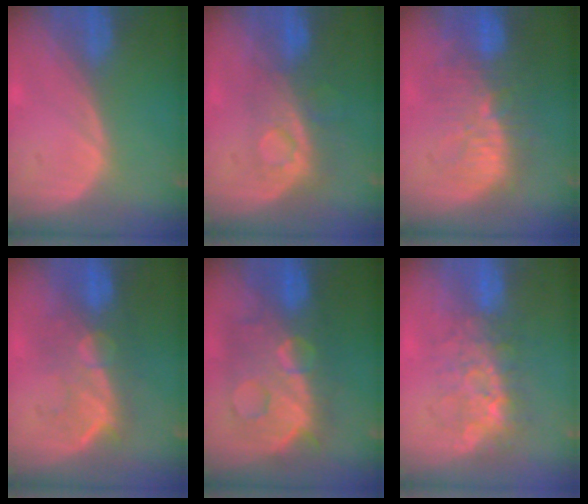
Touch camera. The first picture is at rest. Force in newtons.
{"total": 8.3, "press": 7.1, "slide": 4.3}
{"total": 11.3, "press": 9.9, "slide": 5.5}
{"total": 9.4, "press": 8.7, "slide": 3.4}
{"total": 12.2, "press": 12.1, "slide": 1.3}
{"total": 7.9, "press": 7.5, "slide": 2.7}